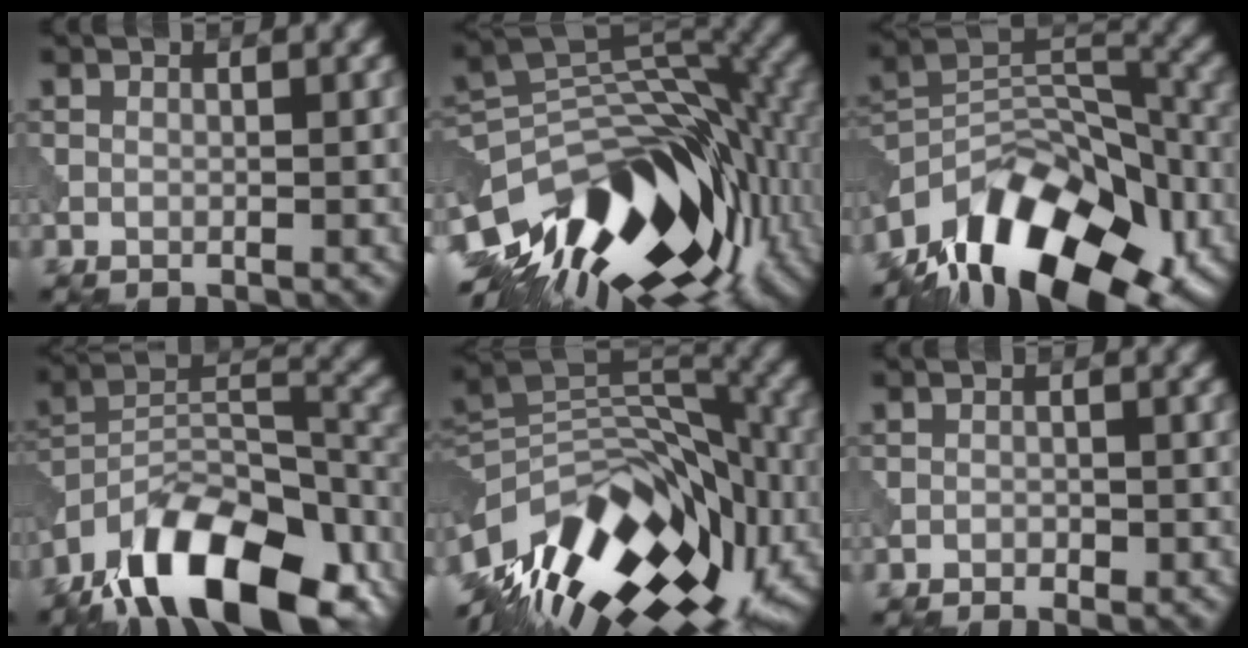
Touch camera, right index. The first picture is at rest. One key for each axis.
{"total": 15.4, "fx": -7.4, "fy": 8.5, "fz": 10.5, "tx": -0.198, "ty": 0.013, "tz": -0.134}
{"total": 15.0, "fx": -9.9, "fy": 7.6, "fz": 8.4, "tx": -0.150, "ty": 0.021, "tz": -0.169}
{"total": 16.4, "fx": -11.7, "fy": 6.6, "fz": 9.4, "tx": -0.181, "ty": 0.002, "tz": -0.192}
{"total": 15.6, "fx": -7.5, "fy": 8.4, "fz": 10.8, "tx": -0.205, "ty": 0.020, "tz": -0.143}
{"total": 0.8, "fx": -0.6, "fy": 0.4, "fz": 0.4, "tx": -0.003, "ty": 0.000, "tz": -0.012}